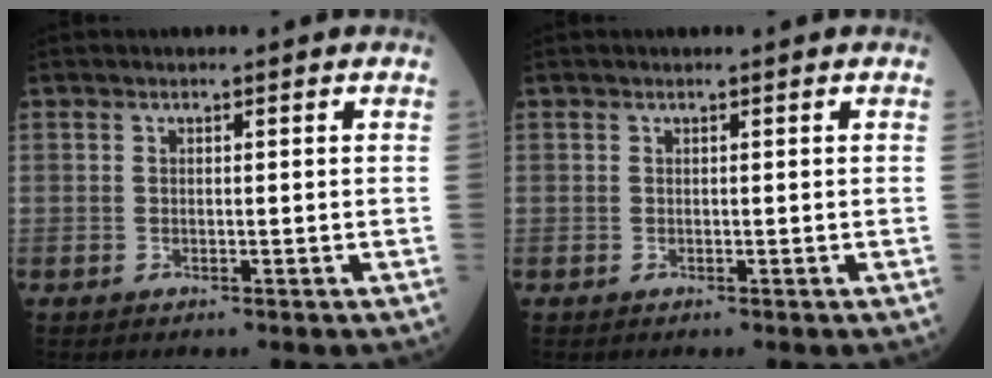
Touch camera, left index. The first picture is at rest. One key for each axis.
{"total": 0.0}